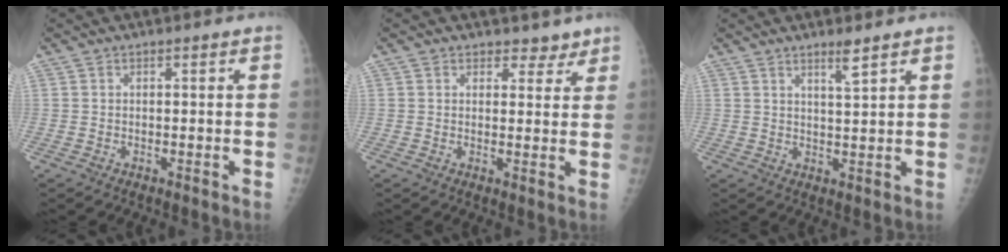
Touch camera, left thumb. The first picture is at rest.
{"total": 3.4, "force": [2.6, 2.2, 0.4], "torque": [0.026, -0.014, 0.029]}
{"total": 3.3, "force": [2.4, 0.0, 2.2], "torque": [-0.037, -0.022, 0.043]}